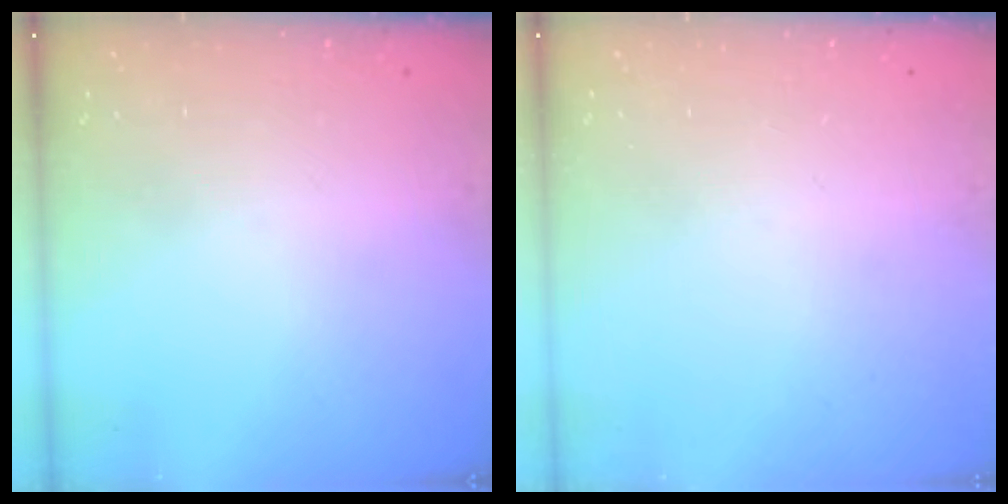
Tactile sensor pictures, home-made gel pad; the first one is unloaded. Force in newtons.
{"total": 0.0}